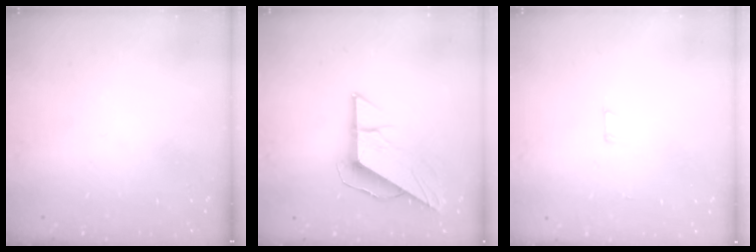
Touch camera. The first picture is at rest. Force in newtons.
{"total": 11.1, "press": 11.0, "slide": 1.2}
{"total": 2.9, "press": 2.9, "slide": 0.2}